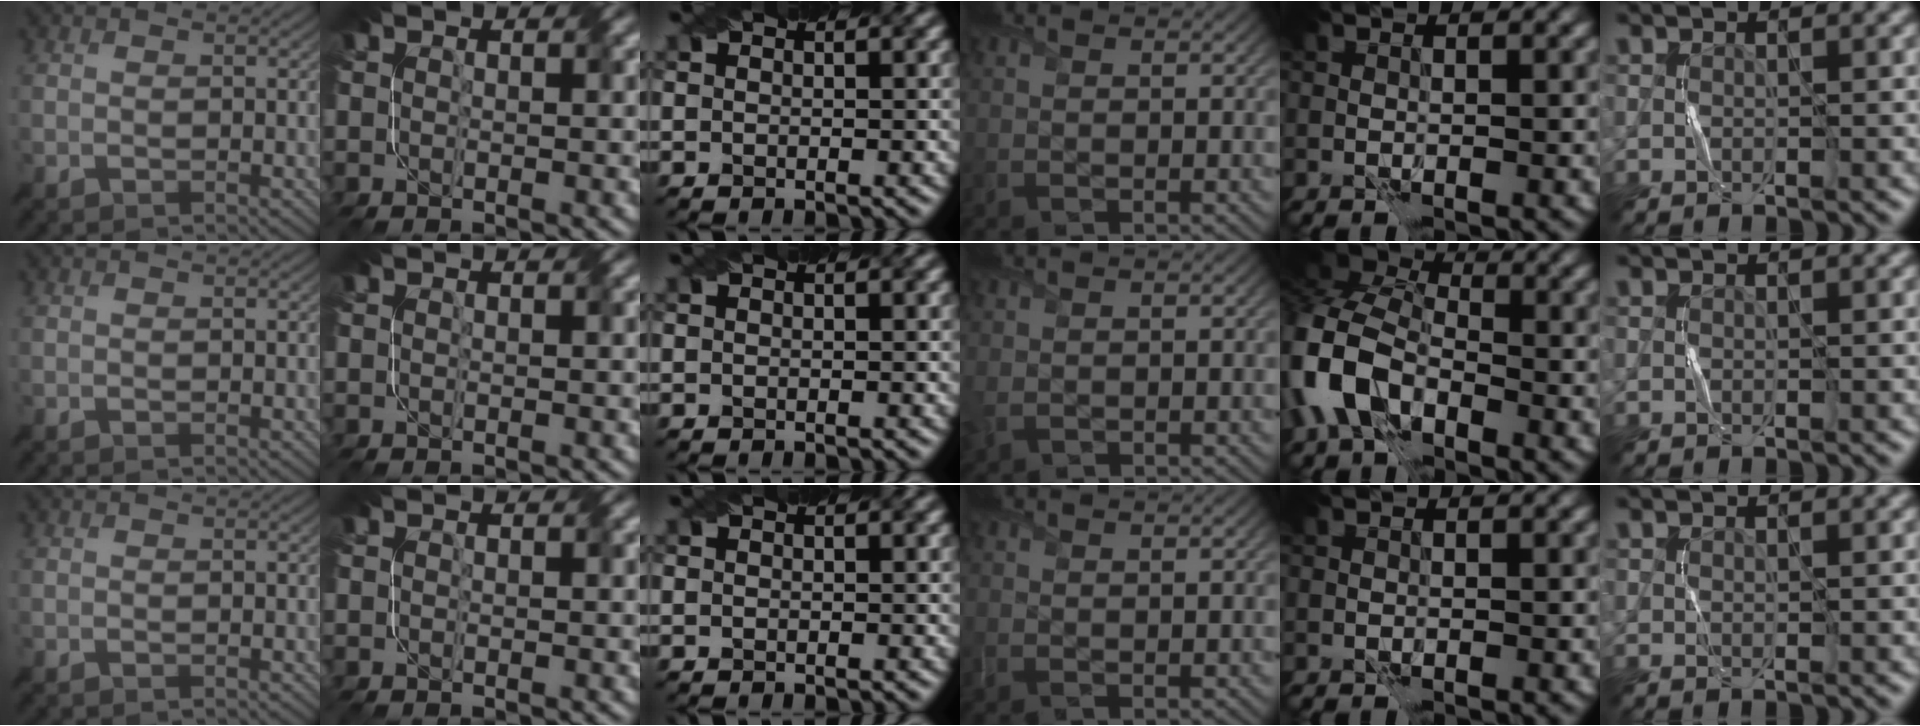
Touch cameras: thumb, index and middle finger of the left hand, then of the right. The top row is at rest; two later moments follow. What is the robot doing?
{"motion": "fold", "object": "file"}